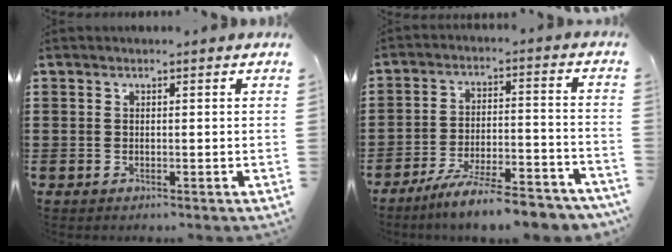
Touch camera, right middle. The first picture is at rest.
{"total": 8.8, "force": [-7.8, 0.2, 4.2], "torque": [-0.074, 0.008, -0.149]}